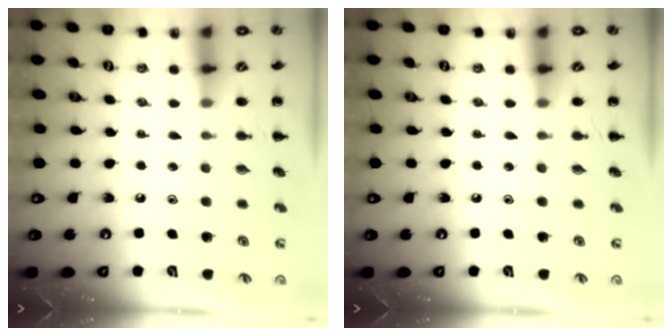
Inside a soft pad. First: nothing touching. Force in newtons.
{"total": 0.0}